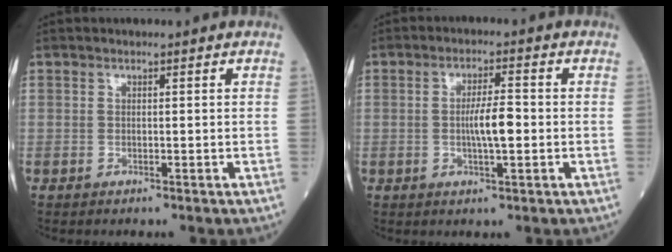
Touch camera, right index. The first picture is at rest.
{"total": 4.9, "force": [-0.5, 0.7, 4.8], "torque": [-0.089, 0.001, -0.009]}